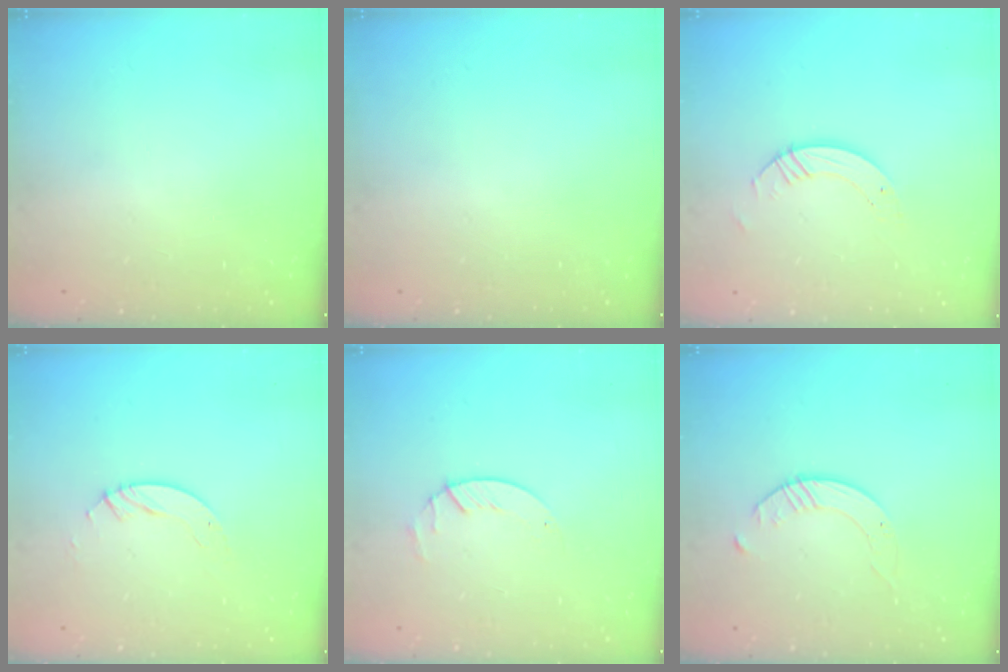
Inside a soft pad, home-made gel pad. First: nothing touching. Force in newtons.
{"total": 0.0}
{"total": 4.7, "press": 4.7, "slide": 0.3}
{"total": 3.0, "press": 3.0, "slide": 0.2}
{"total": 1.4, "press": 1.4, "slide": 0.2}
{"total": 2.6, "press": 2.6, "slide": 0.3}